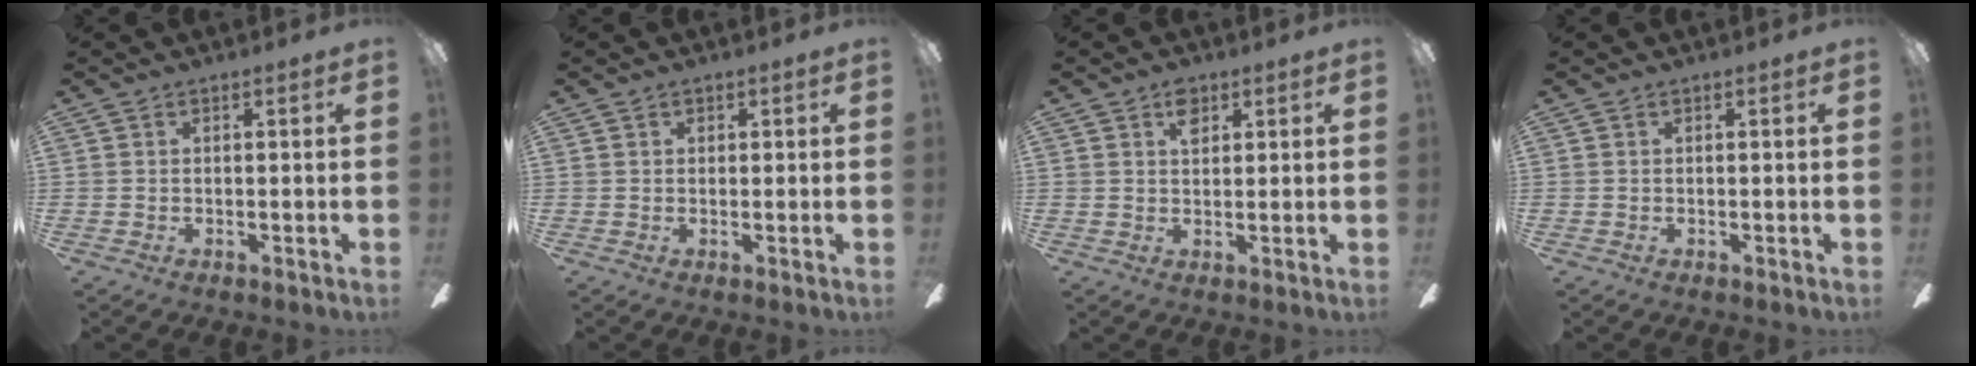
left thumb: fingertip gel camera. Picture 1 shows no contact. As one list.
[{"total": 0.8, "force": [0.5, 0.6, 0.1], "torque": [-0.003, 0.002, 0.009]}, {"total": 3.8, "force": [2.2, 2.3, 2.1], "torque": [-0.030, -0.003, 0.037]}, {"total": 0.0}]